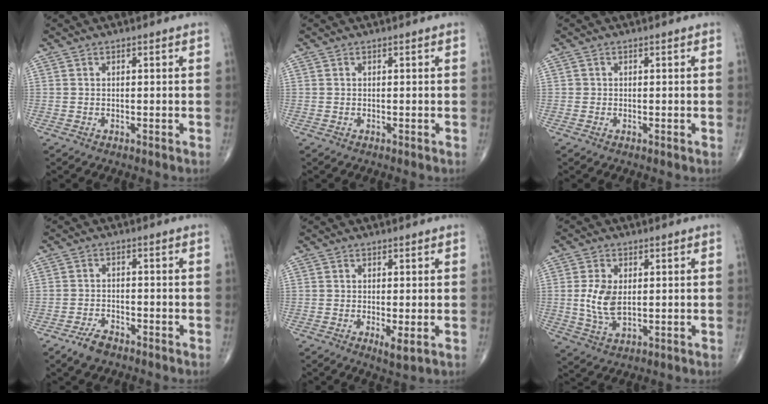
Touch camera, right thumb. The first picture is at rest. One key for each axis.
{"total": 0.0}
{"total": 0.5, "fx": 0.0, "fy": 0.5, "fz": 0.0, "tx": 0.003, "ty": 0.003, "tz": 0.000}
{"total": 3.7, "fx": -2.8, "fy": 1.7, "fz": 1.8, "tx": -0.036, "ty": 0.011, "tz": -0.050}
{"total": 2.6, "fx": -0.4, "fy": 0.6, "fz": 2.5, "tx": -0.045, "ty": -0.011, "tz": -0.007}
{"total": 7.1, "fx": 0.6, "fy": 4.1, "fz": 5.8, "tx": -0.118, "ty": -0.007, "tz": 0.017}